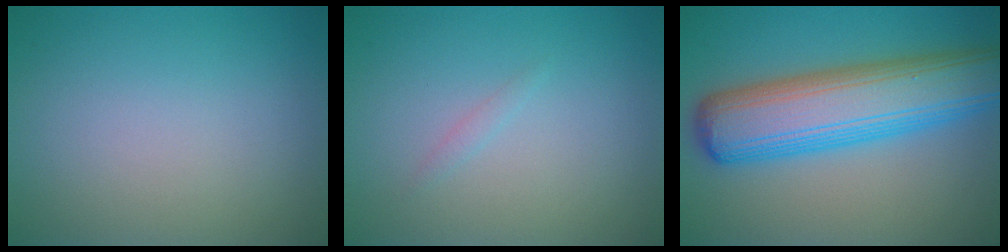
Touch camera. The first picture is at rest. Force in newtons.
{"total": 0.6, "press": 0.6, "slide": 0.0}
{"total": 10.4, "press": 10.4, "slide": 0.2}